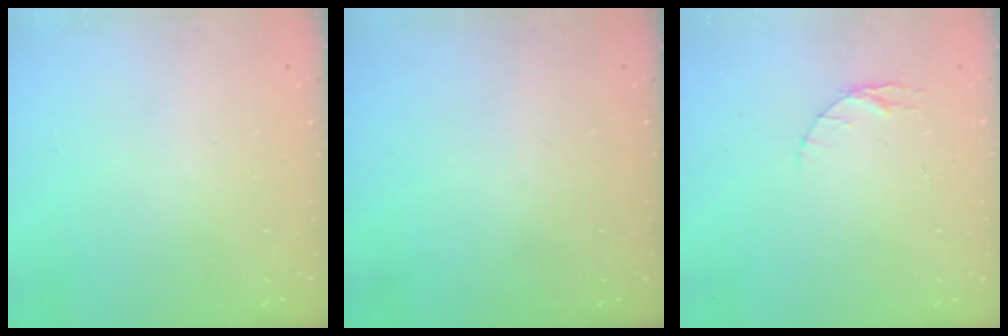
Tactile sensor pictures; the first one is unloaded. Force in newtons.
{"total": 0.0}
{"total": 4.1, "press": 4.1, "slide": 0.5}